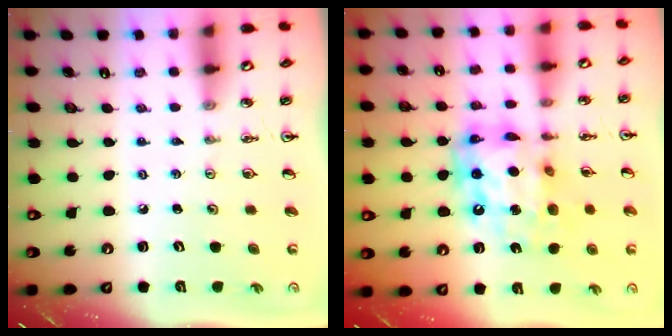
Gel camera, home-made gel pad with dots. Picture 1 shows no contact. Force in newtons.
{"total": 15.9, "press": 15.9, "slide": 1.5}